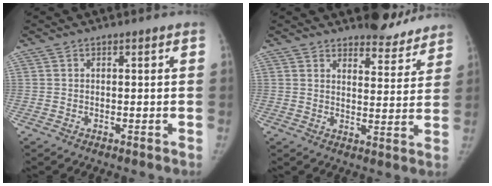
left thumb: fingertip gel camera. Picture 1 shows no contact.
{"total": 8.4, "force": [7.8, 2.9, 1.0], "torque": [0.022, -0.067, 0.096]}